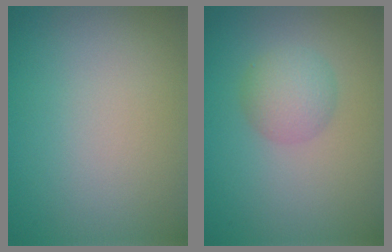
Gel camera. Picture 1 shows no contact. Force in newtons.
{"total": 2.9, "press": 2.9, "slide": 0.0}